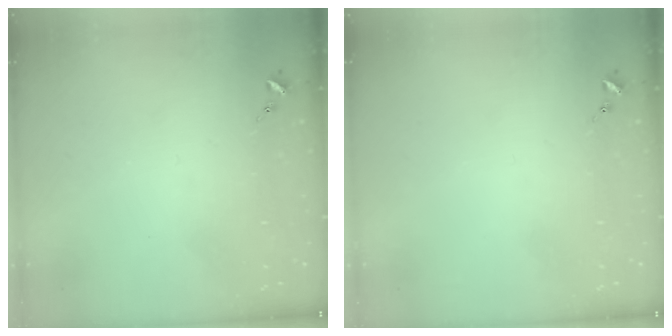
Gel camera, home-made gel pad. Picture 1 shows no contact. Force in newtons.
{"total": 0.0}